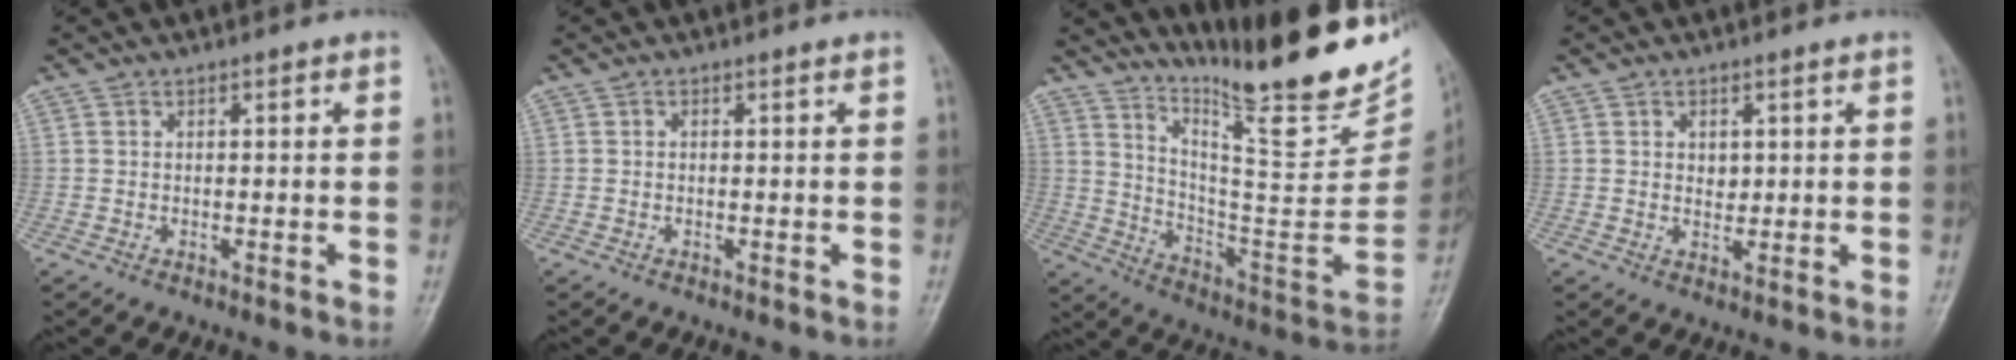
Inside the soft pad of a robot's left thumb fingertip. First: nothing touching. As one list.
[{"total": 0.0}, {"total": 24.6, "force": [19.5, 4.1, 14.5], "torque": [-0.188, -0.135, 0.297]}, {"total": 3.0, "force": [0.9, 2.3, 1.7], "torque": [-0.007, -0.005, 0.015]}]